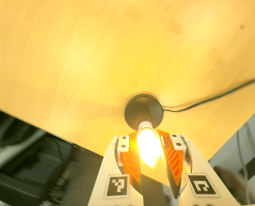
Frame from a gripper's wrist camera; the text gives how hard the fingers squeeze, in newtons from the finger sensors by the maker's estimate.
{"total": 14.1, "left": 14.4, "right": 13.9}